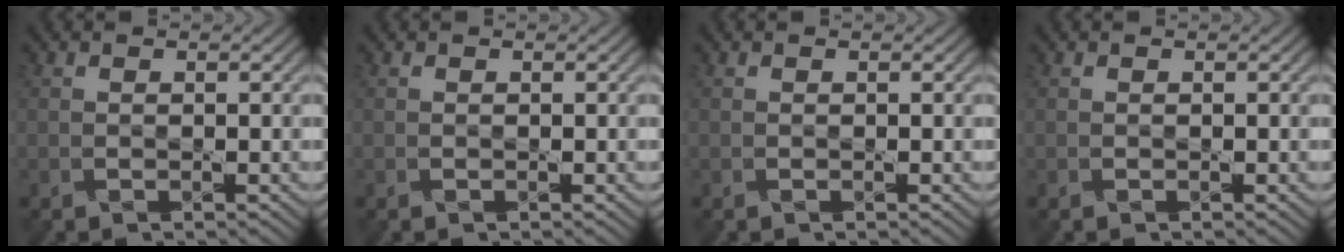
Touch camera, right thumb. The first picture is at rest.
{"total": 0.0}
{"total": 0.0}
{"total": 0.0}